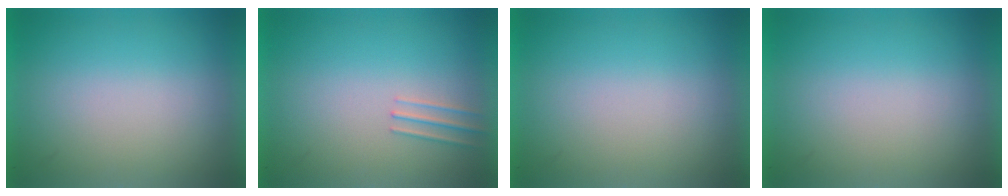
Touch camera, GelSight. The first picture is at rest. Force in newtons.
{"total": 1.0}
{"total": 0.0}
{"total": 0.0}